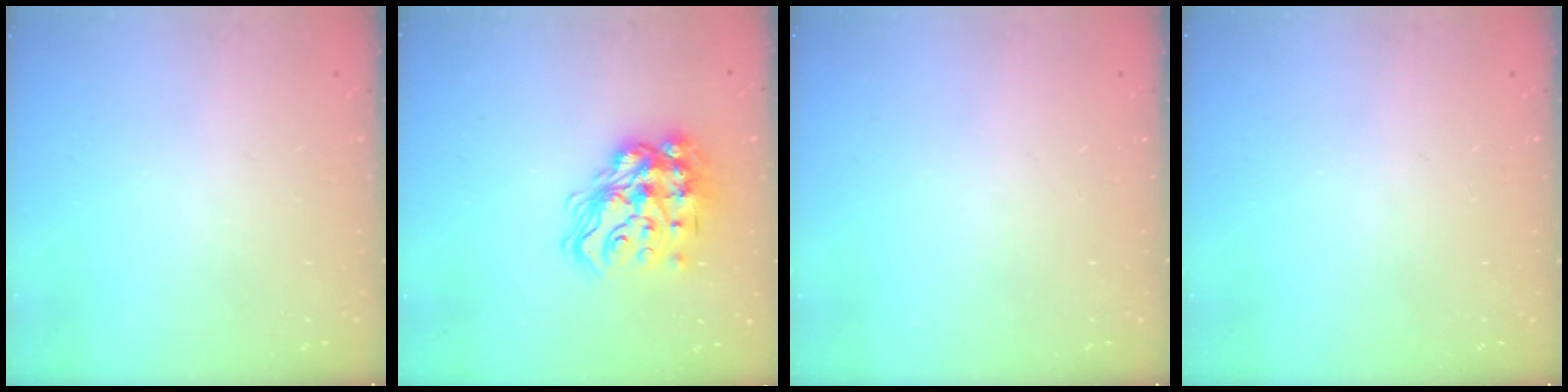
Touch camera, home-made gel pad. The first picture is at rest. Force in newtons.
{"total": 17.2, "press": 17.1, "slide": 1.7}
{"total": 0.0}
{"total": 0.0}